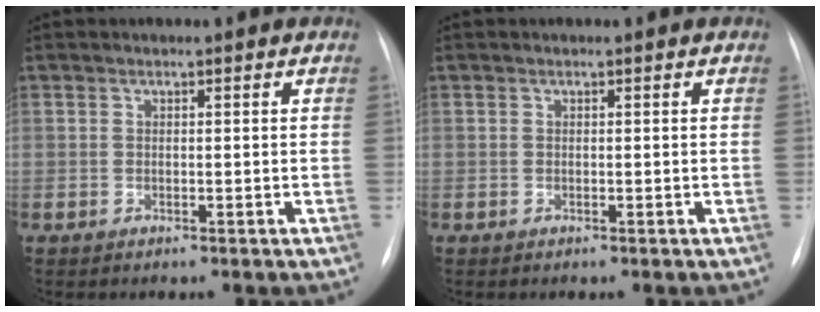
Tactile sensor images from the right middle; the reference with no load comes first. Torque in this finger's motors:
{"motor_torque": [0.00, 0.00, 0.00, 0.00]}